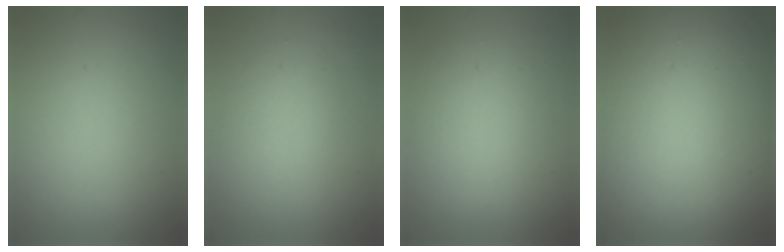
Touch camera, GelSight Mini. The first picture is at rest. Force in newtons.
{"total": 2.3, "press": 2.3, "slide": 0.1}
{"total": 4.1, "press": 4.1, "slide": 0.1}
{"total": 21.4, "press": 21.4, "slide": 1.1}